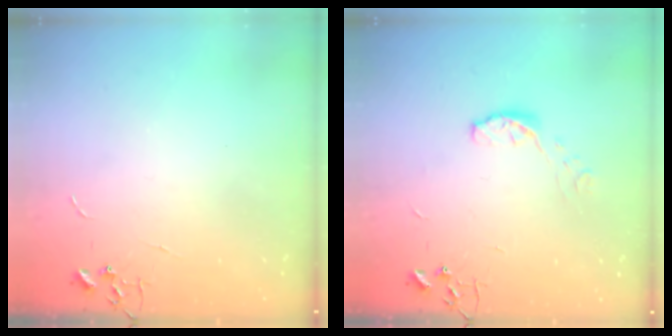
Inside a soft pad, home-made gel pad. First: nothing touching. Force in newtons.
{"total": 7.0, "press": 7.0, "slide": 0.6}